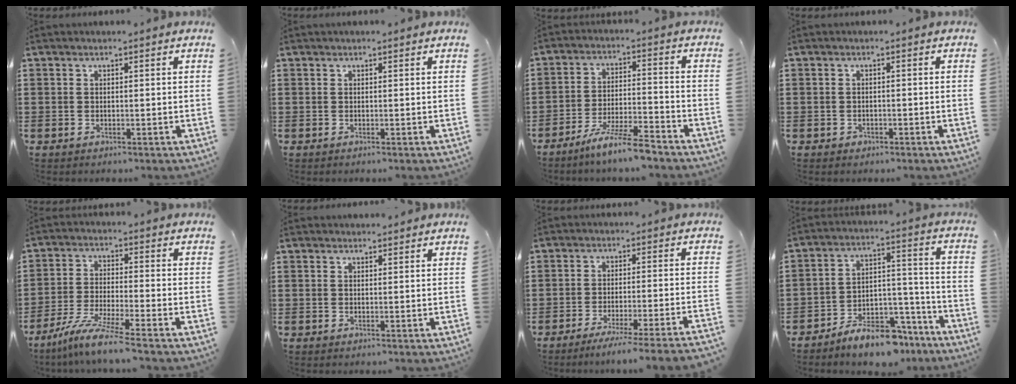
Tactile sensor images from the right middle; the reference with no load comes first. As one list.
[{"total": 0.0}, {"total": 7.3, "force": [-6.2, 0.0, 3.9], "torque": [-0.080, -0.008, -0.116]}, {"total": 0.6, "force": [-0.4, 0.4, 0.2], "torque": [-0.005, 0.000, -0.009]}, {"total": 7.0, "force": [-5.7, -0.4, 4.1], "torque": [-0.090, -0.020, -0.111]}, {"total": 1.0, "force": [1.0, 0.2, 0.0], "torque": [0.005, -0.002, 0.017]}, {"total": 4.3, "force": [-3.7, -0.9, 1.9], "torque": [-0.030, -0.015, -0.073]}, {"total": 9.2, "force": [-8.1, 2.6, 3.5], "torque": [-0.053, 0.034, -0.150]}]